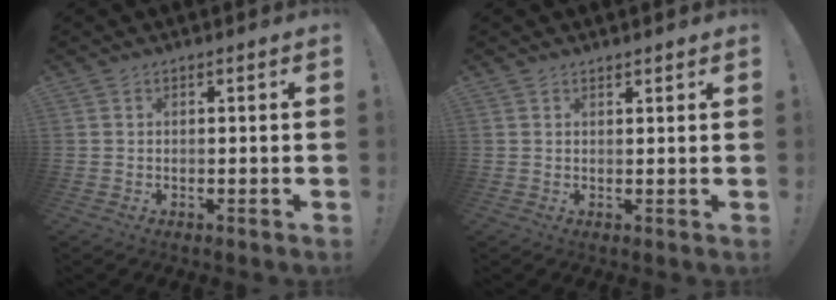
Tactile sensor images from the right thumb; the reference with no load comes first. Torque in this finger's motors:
{"motor_torque": [0.08, 0.10, 0.01, -0.07, -0.02]}